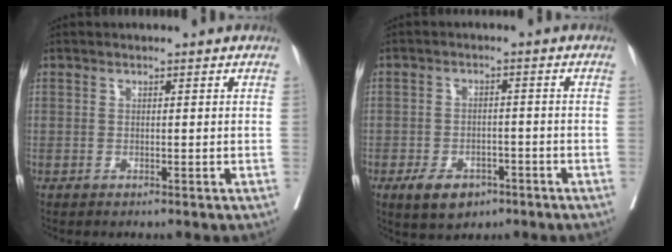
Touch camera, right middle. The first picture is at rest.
{"total": 6.2, "force": [-3.7, 3.7, 3.4], "torque": [-0.057, 0.000, -0.053]}